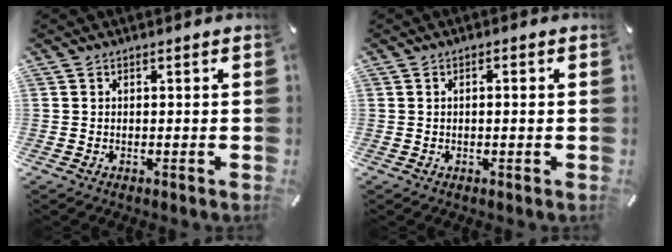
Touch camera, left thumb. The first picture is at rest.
{"total": 1.0, "force": [0.0, 0.3, 1.0], "torque": [-0.018, 0.002, -0.001]}